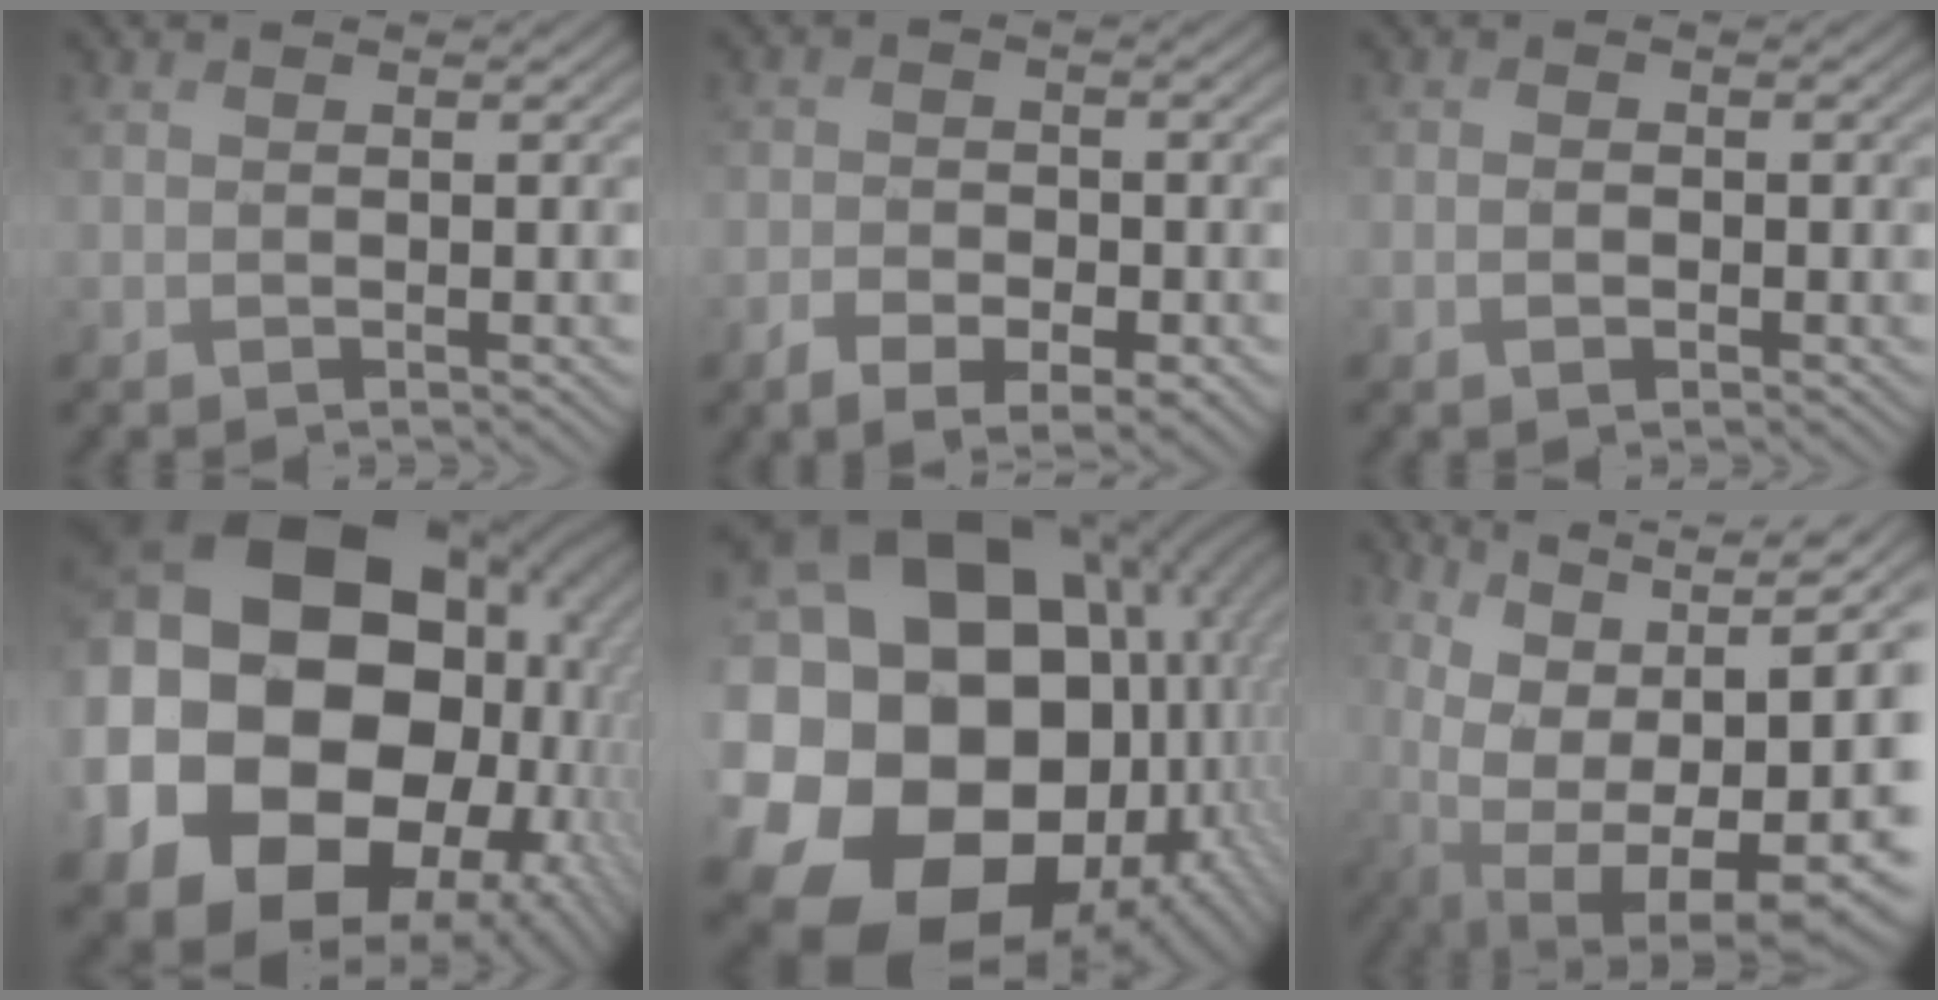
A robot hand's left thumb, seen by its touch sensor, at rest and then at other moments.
{"total": 5.3, "force": [-3.8, 2.4, 2.8], "torque": [-0.045, -0.012, -0.053]}
{"total": 1.1, "force": [-1.1, 0.2, -0.1], "torque": [0.001, 0.000, -0.012]}
{"total": 25.0, "force": [-2.3, 21.0, 13.4], "torque": [-0.297, -0.059, -0.041]}
{"total": 25.0, "force": [-2.5, 21.3, 12.8], "torque": [-0.294, -0.017, -0.039]}
{"total": 17.7, "force": [-3.4, 10.1, 14.1], "torque": [-0.208, -0.046, -0.007]}